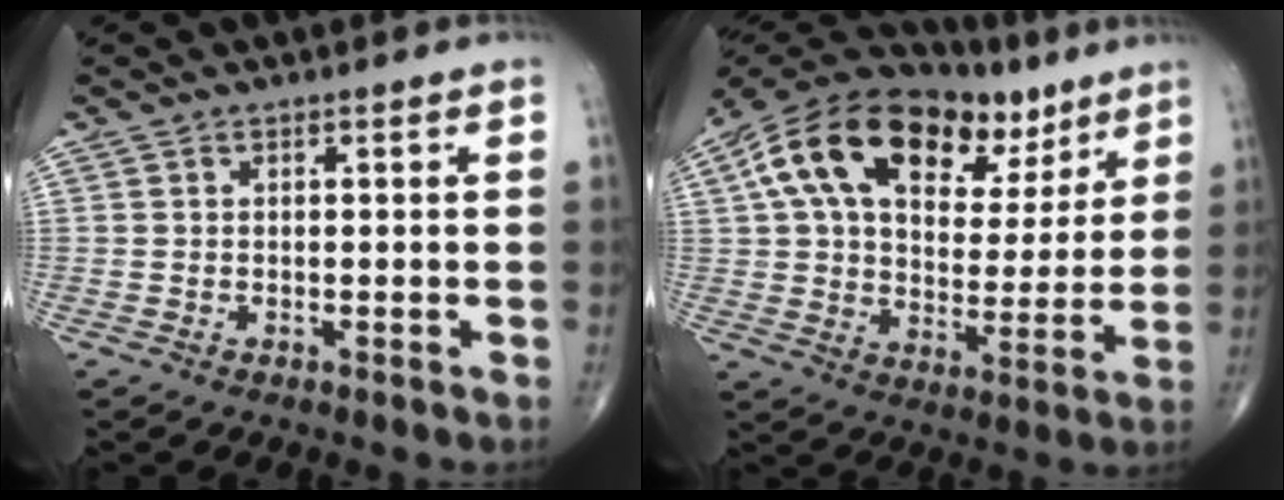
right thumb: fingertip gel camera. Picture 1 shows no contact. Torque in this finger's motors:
{"motor_torque": [2.20, 2.81, 1.85, 0.92, 0.20]}